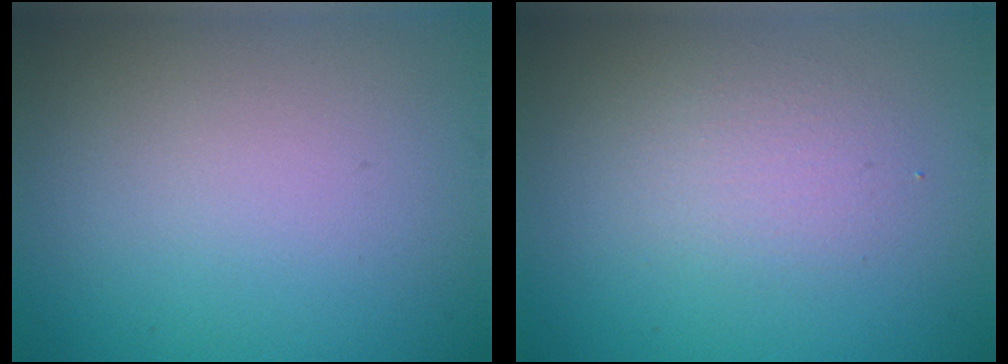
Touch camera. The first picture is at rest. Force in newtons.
{"total": 1.9, "press": 1.9, "slide": 0.2}